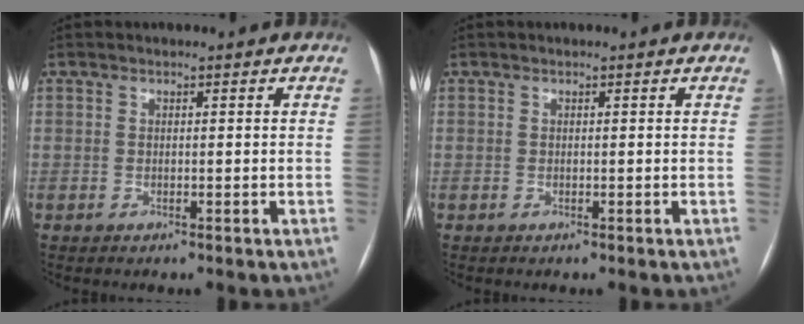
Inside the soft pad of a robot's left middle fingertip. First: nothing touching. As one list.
[{"total": 0.0}]